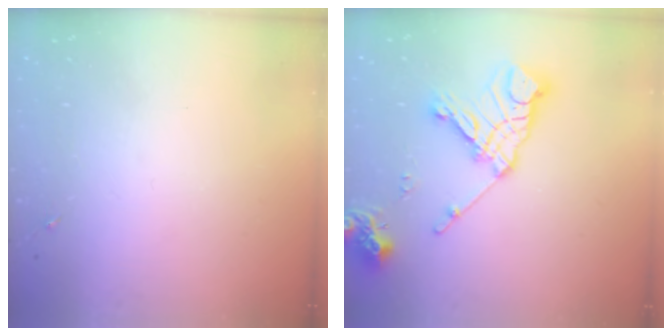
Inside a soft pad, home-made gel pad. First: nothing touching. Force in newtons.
{"total": 16.5, "press": 16.4, "slide": 2.2}